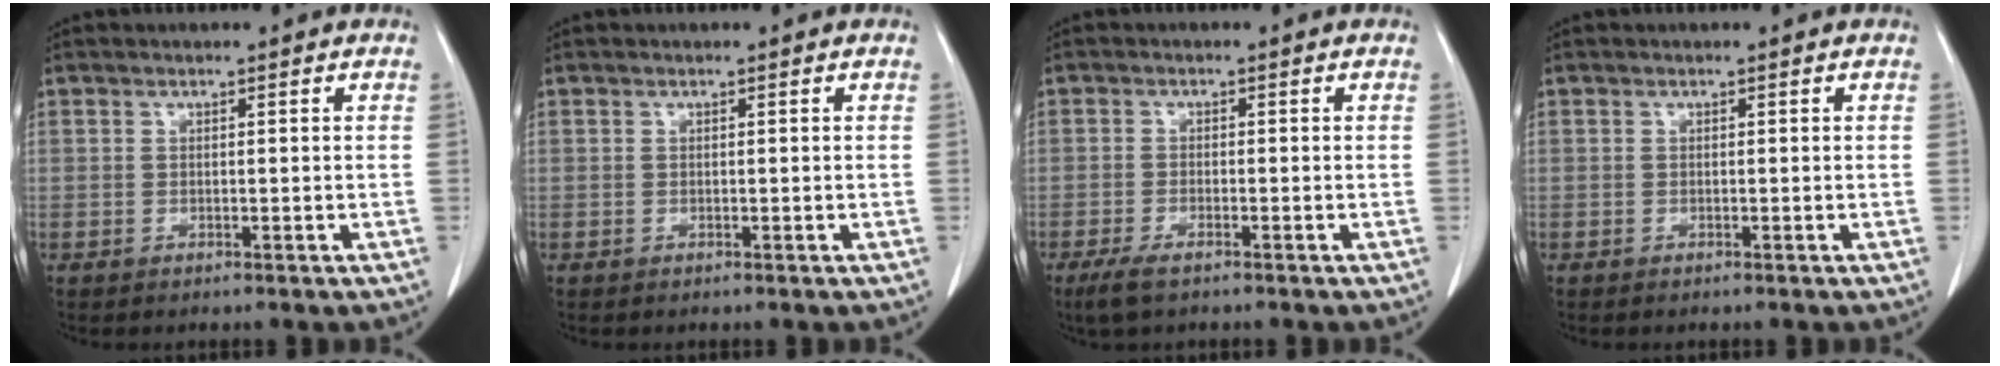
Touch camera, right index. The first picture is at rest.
{"total": 0.0}
{"total": 3.4, "force": [-2.3, 0.7, 2.4], "torque": [-0.055, -0.007, -0.040]}
{"total": 0.0}